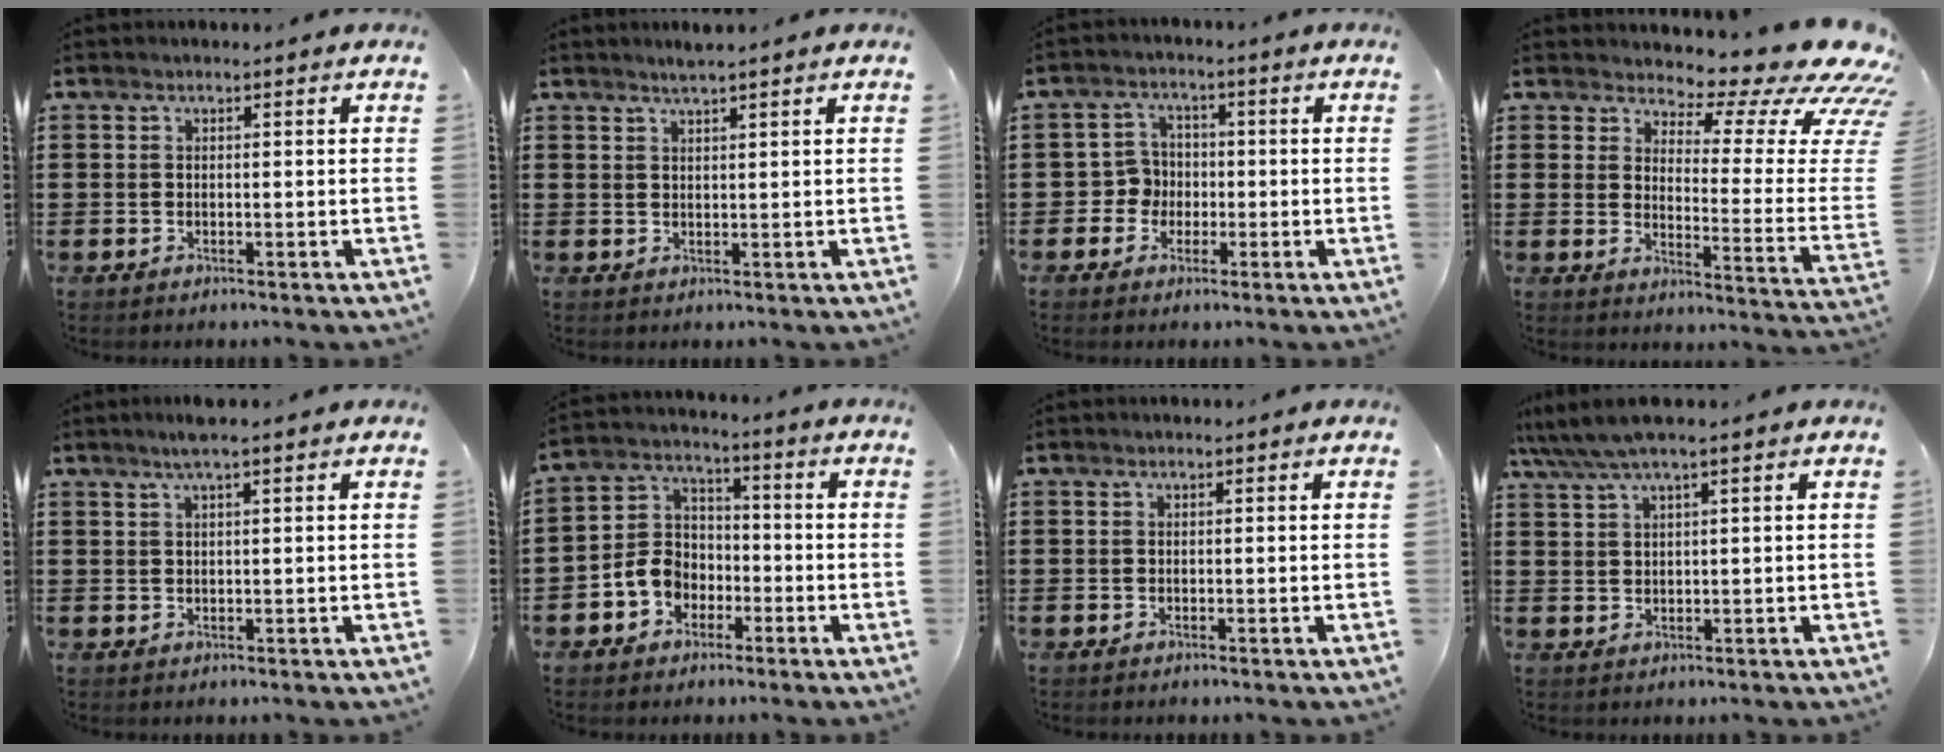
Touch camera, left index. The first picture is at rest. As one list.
[{"total": 1.9, "force": [1.6, -0.1, 0.9], "torque": [-0.019, 0.000, 0.030]}, {"total": 4.2, "force": [-1.1, 4.0, 0.9], "torque": [-0.033, 0.010, -0.025]}, {"total": 9.6, "force": [7.0, 3.1, 5.8], "torque": [-0.090, -0.059, 0.116]}, {"total": 2.3, "force": [1.5, -0.1, 1.7], "torque": [-0.035, 0.001, 0.026]}, {"total": 6.6, "force": [-2.8, 5.6, 2.3], "torque": [-0.073, 0.015, -0.059]}, {"total": 0.0}, {"total": 3.3, "force": [2.2, 0.2, 2.5], "torque": [-0.054, 0.000, 0.038]}]